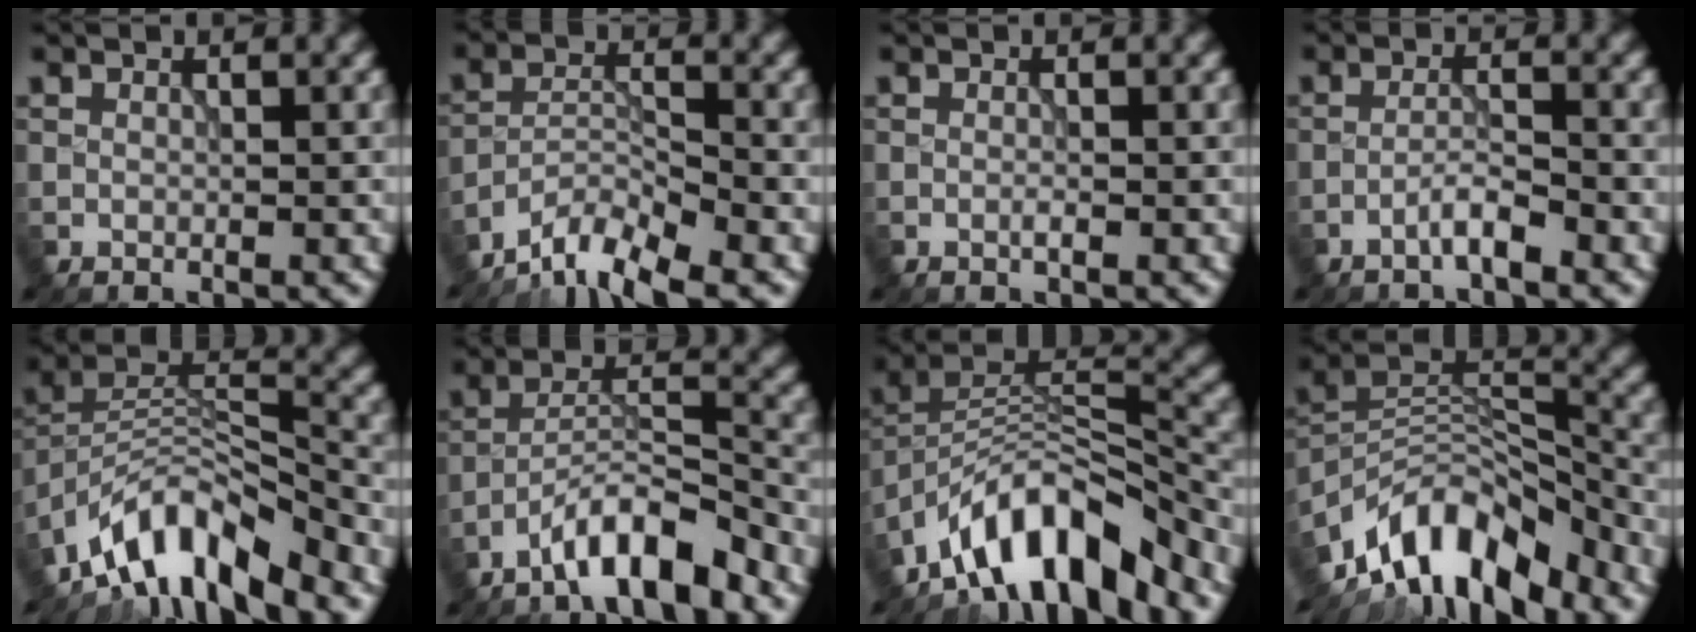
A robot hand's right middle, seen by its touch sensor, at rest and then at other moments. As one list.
[{"total": 6.0, "force": [-5.0, 1.2, 3.0], "torque": [-0.046, -0.005, -0.099]}, {"total": 0.6, "force": [-0.3, 0.1, 0.6], "torque": [-0.012, -0.002, -0.006]}, {"total": 2.2, "force": [-1.5, 0.2, 1.6], "torque": [-0.027, 0.010, -0.033]}, {"total": 9.3, "force": [-7.0, 3.0, 5.3], "torque": [-0.082, 0.000, -0.141]}, {"total": 6.5, "force": [-4.8, 1.3, 4.1], "torque": [-0.067, 0.010, -0.086]}, {"total": 10.4, "force": [-7.4, 3.7, 6.3], "torque": [-0.091, 0.012, -0.142]}, {"total": 11.4, "force": [-8.4, 4.6, 6.2], "torque": [-0.101, 0.016, -0.163]}]